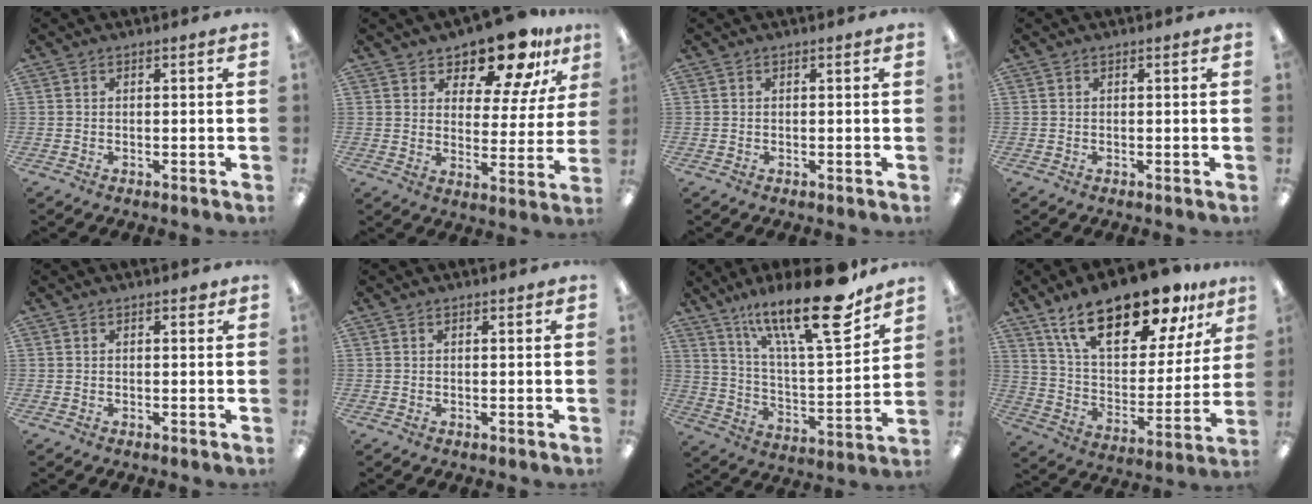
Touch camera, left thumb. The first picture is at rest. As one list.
[{"total": 14.1, "force": [11.7, 5.4, 5.8], "torque": [-0.097, -0.082, 0.208]}, {"total": 0.0}, {"total": 0.0}, {"total": 1.2, "force": [0.8, 0.7, 0.7], "torque": [0.002, -0.004, 0.010]}, {"total": 0.5, "force": [0.4, 0.2, 0.2], "torque": [0.004, -0.001, 0.006]}, {"total": 24.0, "force": [16.8, 6.0, 16.1], "torque": [-0.253, -0.106, 0.270]}, {"total": 24.1, "force": [17.2, 9.1, 14.1], "torque": [-0.241, -0.100, 0.295]}]